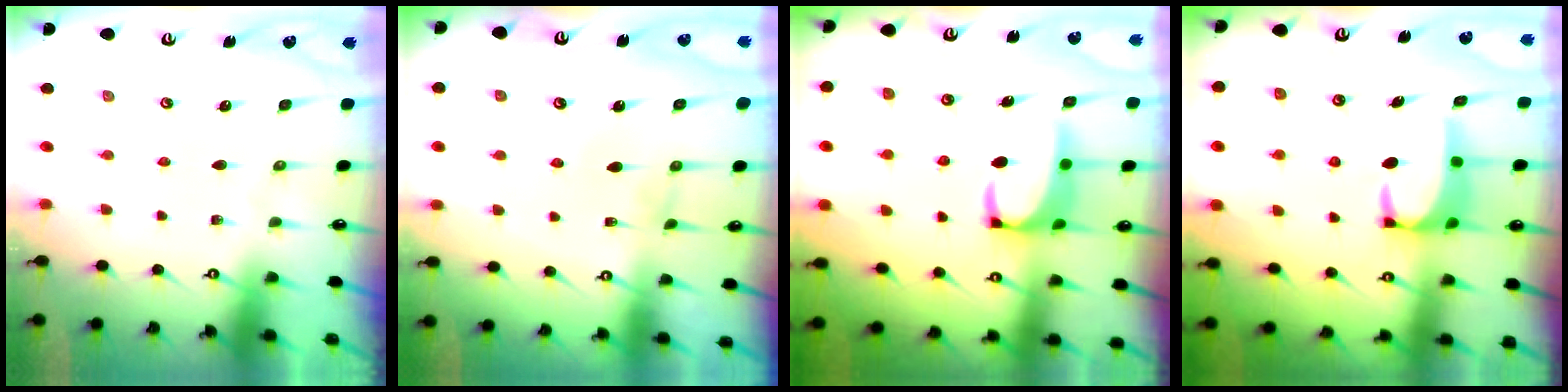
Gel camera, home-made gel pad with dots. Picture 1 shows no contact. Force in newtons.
{"total": 0.9, "press": 0.8, "slide": 0.2}
{"total": 2.3, "press": 2.1, "slide": 0.9}
{"total": 4.0, "press": 3.9, "slide": 0.9}